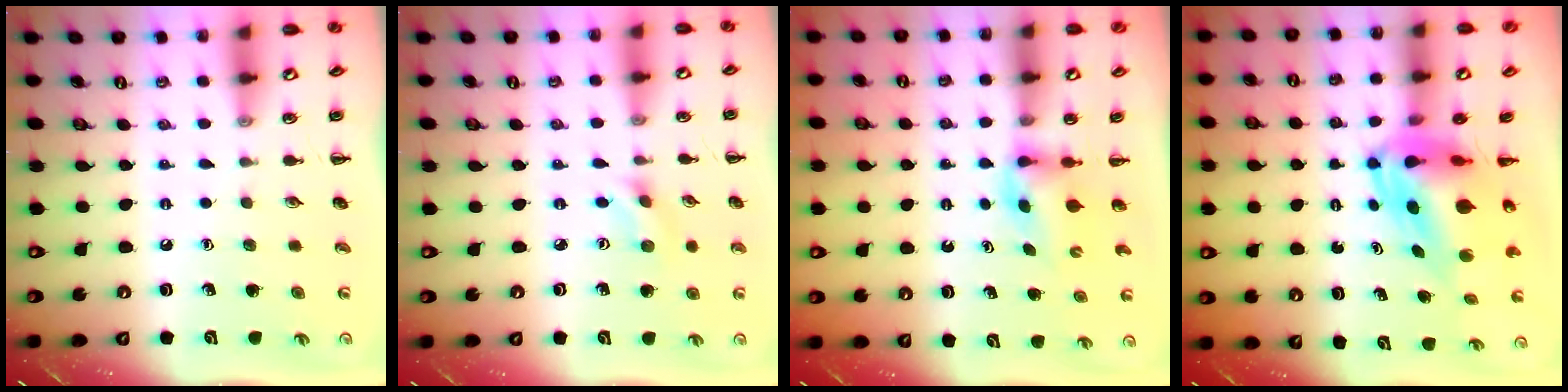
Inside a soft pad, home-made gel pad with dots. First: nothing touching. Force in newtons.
{"total": 2.6, "press": 2.4, "slide": 1.0}
{"total": 2.9, "press": 2.7, "slide": 1.0}
{"total": 7.2, "press": 6.9, "slide": 2.3}